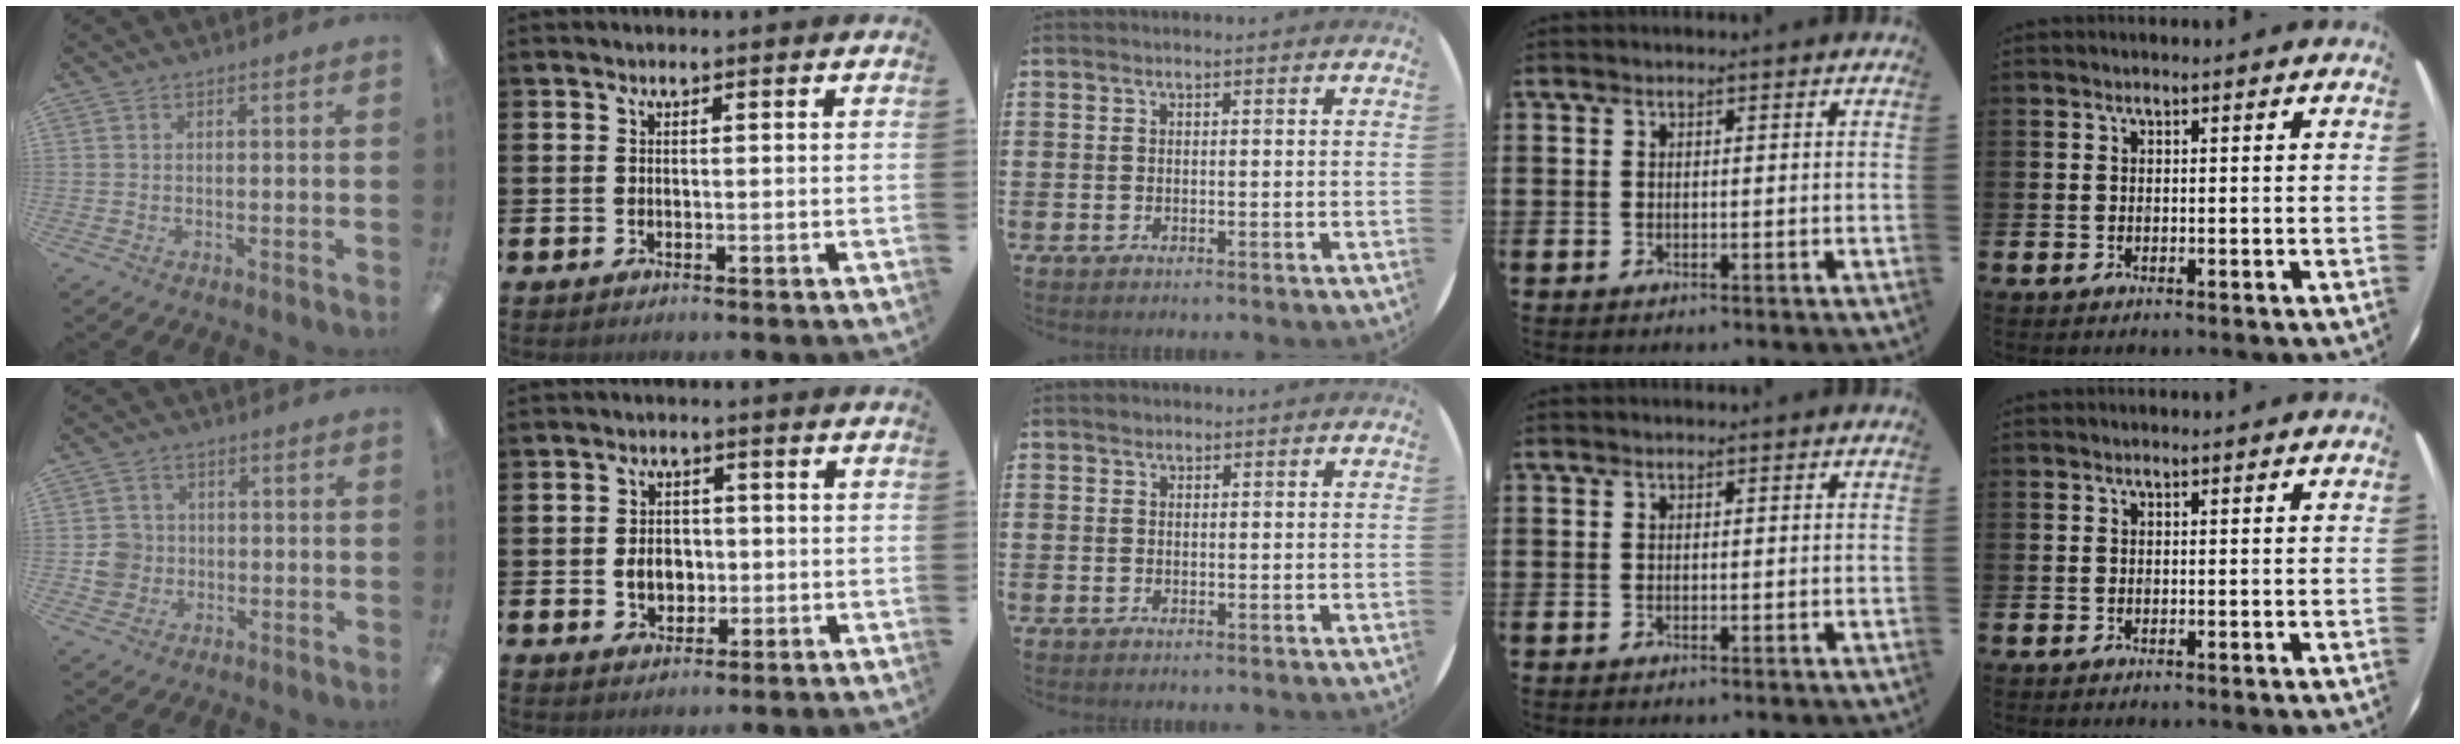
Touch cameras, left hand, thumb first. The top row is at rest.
{"thumb": {"total": 5.7, "force": [-0.6, 5.5, 1.3], "torque": [-0.014, 0.012, -0.009]}, "index": {"total": 3.8, "force": [-0.4, 3.0, 2.3], "torque": [-0.031, 0.001, -0.017]}, "middle": {"total": 0.5, "force": [0.4, 0.3, 0.0], "torque": [0.010, 0.001, 0.006]}}